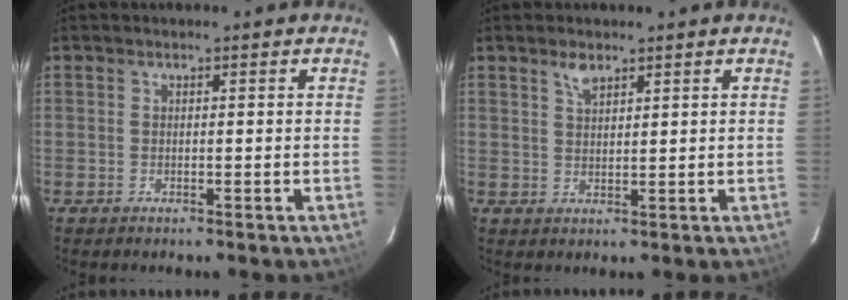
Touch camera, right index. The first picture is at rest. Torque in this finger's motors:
{"motor_torque": [0.16, 0.05, 0.03, 0.03]}